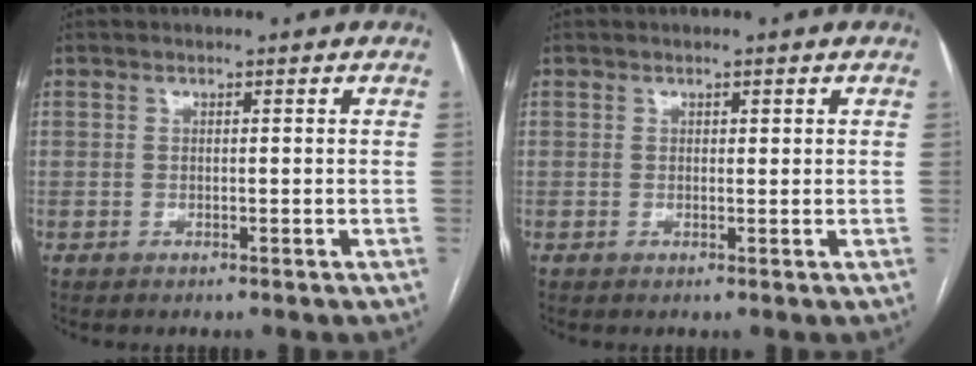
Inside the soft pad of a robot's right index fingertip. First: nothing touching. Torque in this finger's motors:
{"motor_torque": [-0.13, 0.43, 0.03, -0.01]}